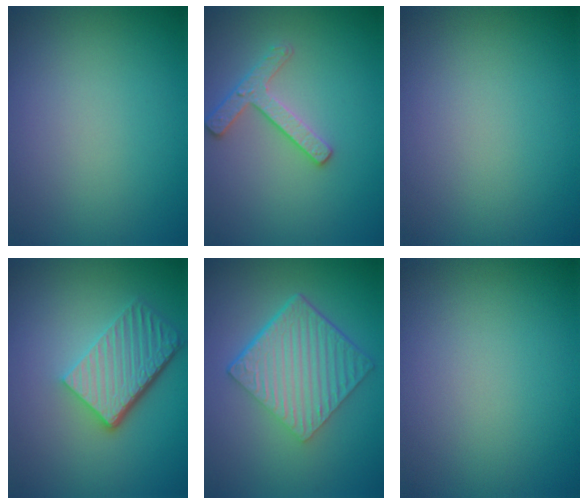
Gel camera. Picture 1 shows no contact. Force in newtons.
{"total": 2.5, "press": 2.5, "slide": 0.3}
{"total": 0.0}
{"total": 5.6, "press": 3.9, "slide": 4.0}
{"total": 6.7, "press": 4.7, "slide": 4.8}
{"total": 0.0}